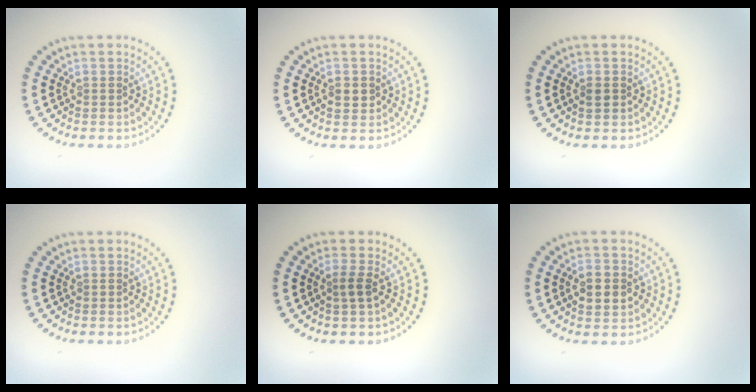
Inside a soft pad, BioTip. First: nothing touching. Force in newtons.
{"total": 1.5, "press": 1.5, "slide": 0.1}
{"total": 0.9, "press": 0.8, "slide": 0.2}
{"total": 0.0}
{"total": 1.2, "press": 1.0, "slide": 0.8}
{"total": 2.3, "press": 2.3, "slide": 0.1}